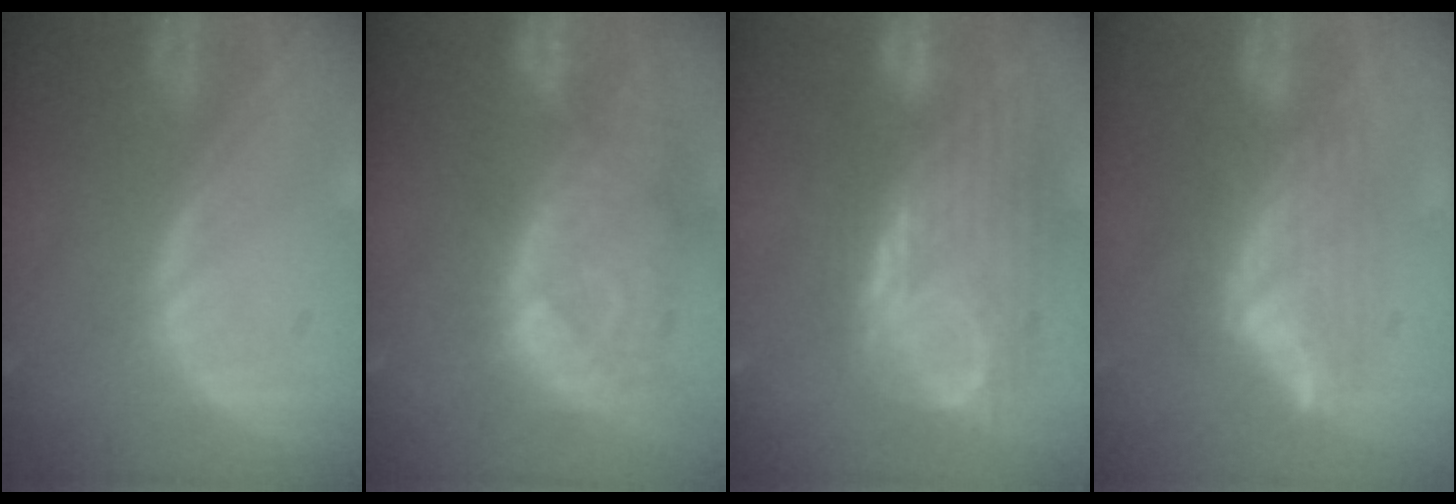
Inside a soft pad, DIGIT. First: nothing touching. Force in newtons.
{"total": 10.9, "press": 9.6, "slide": 5.2}
{"total": 11.2, "press": 10.4, "slide": 4.1}
{"total": 7.9, "press": 6.8, "slide": 4.1}